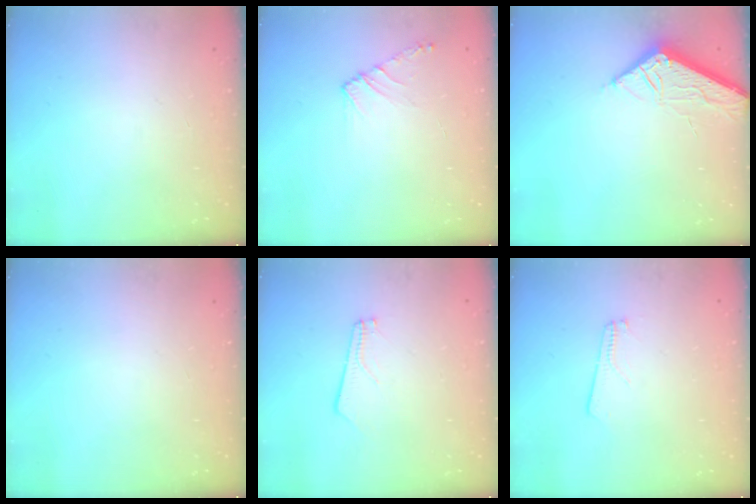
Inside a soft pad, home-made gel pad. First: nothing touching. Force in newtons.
{"total": 5.5, "press": 5.4, "slide": 0.8}
{"total": 5.9, "press": 5.9, "slide": 0.6}
{"total": 0.0}
{"total": 2.2, "press": 2.2, "slide": 0.3}
{"total": 2.8, "press": 2.8, "slide": 0.4}